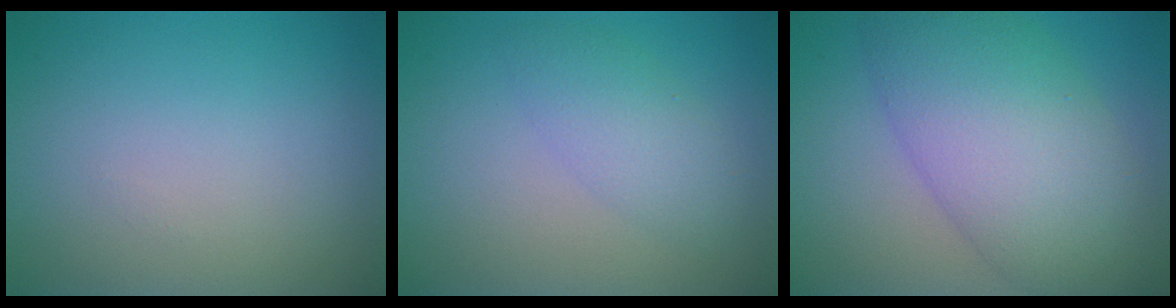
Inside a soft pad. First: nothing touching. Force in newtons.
{"total": 2.8, "press": 2.8, "slide": 0.2}
{"total": 9.9, "press": 9.9, "slide": 0.1}